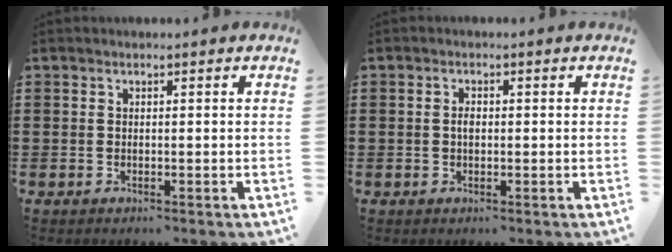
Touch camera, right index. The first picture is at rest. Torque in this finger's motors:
{"motor_torque": [0.38, -0.29, 0.09, 0.03]}